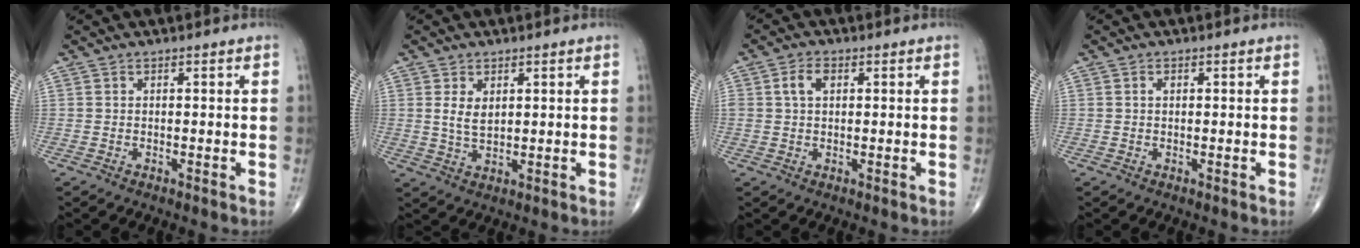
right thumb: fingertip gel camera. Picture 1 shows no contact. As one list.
[{"total": 3.8, "force": [1.2, 2.2, 2.9], "torque": [-0.049, -0.012, 0.028]}, {"total": 3.5, "force": [1.0, 2.2, 2.5], "torque": [-0.049, 0.007, 0.019]}, {"total": 0.7, "force": [0.1, 0.5, 0.5], "torque": [-0.008, 0.002, 0.002]}]